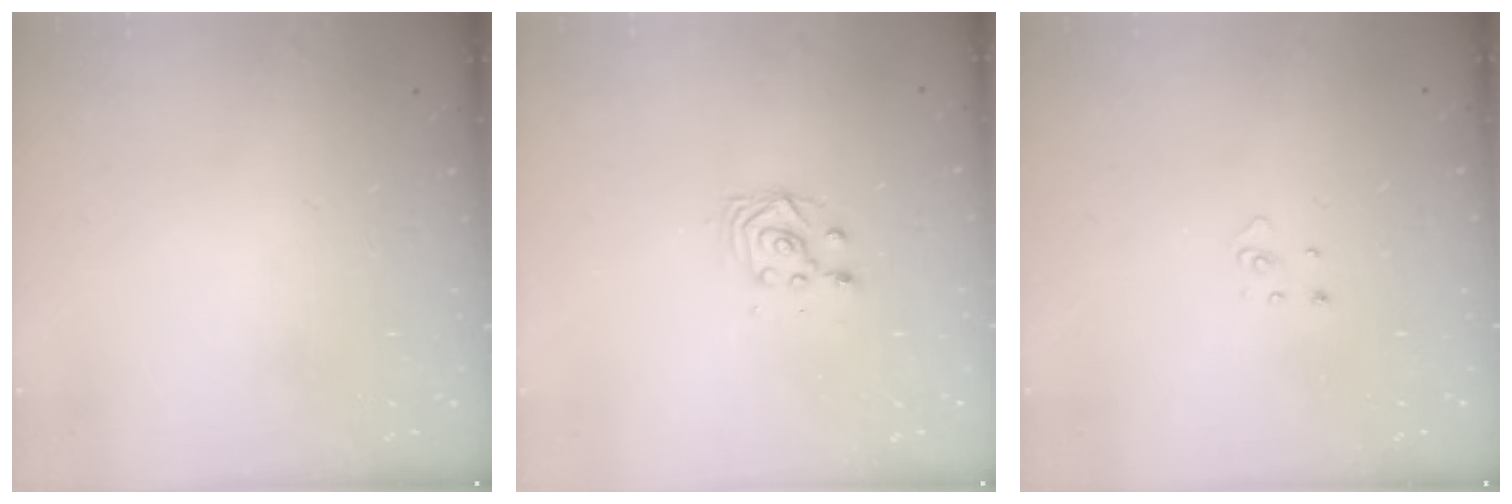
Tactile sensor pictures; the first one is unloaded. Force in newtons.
{"total": 2.8, "press": 2.5, "slide": 1.3}
{"total": 2.2, "press": 2.2, "slide": 0.2}